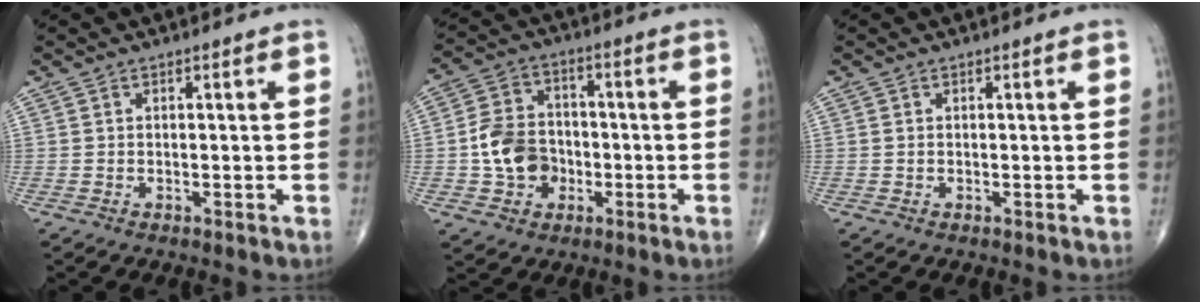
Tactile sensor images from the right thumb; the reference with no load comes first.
{"total": 10.3, "force": [-2.0, 8.3, 5.7], "torque": [-0.080, 0.025, -0.041]}
{"total": 0.0}